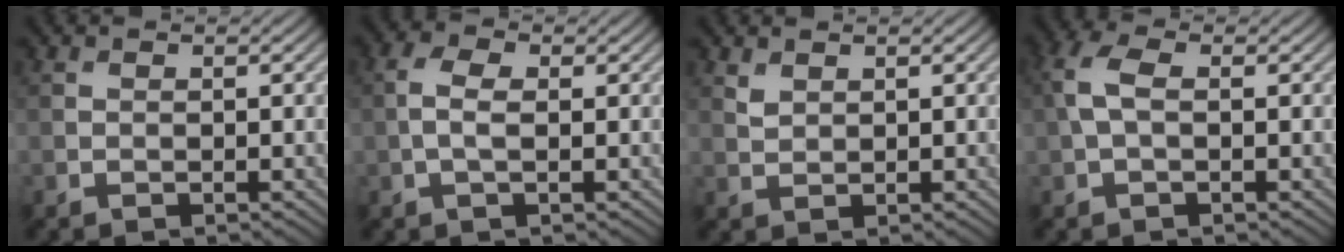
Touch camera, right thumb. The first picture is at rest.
{"total": 3.0, "force": [-0.1, 1.5, 2.6], "torque": [-0.063, 0.005, -0.009]}
{"total": 1.3, "force": [1.0, 0.6, 0.5], "torque": [-0.017, -0.002, 0.025]}
{"total": 3.8, "force": [0.4, 2.0, 3.3], "torque": [-0.084, 0.012, 0.001]}